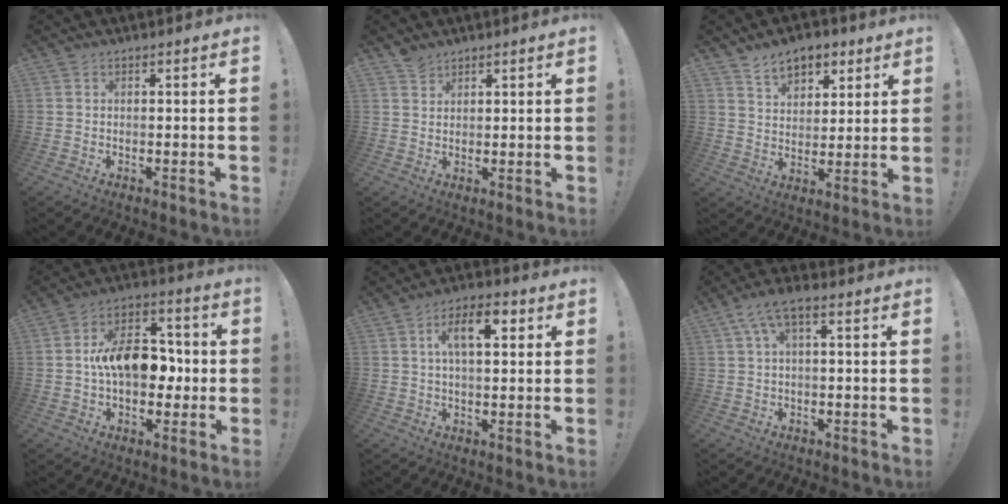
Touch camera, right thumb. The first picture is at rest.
{"total": 3.3, "force": [2.8, 1.6, 0.6], "torque": [-0.004, -0.017, 0.052]}
{"total": 9.8, "force": [6.3, 6.1, 4.3], "torque": [-0.052, -0.035, 0.117]}
{"total": 15.4, "force": [0.0, 9.8, 11.9], "torque": [-0.192, 0.015, 0.003]}
{"total": 9.4, "force": [2.5, 4.4, 8.0], "torque": [-0.127, 0.009, 0.039]}
{"total": 6.6, "force": [1.9, 2.1, 6.0], "torque": [-0.110, -0.002, 0.039]}